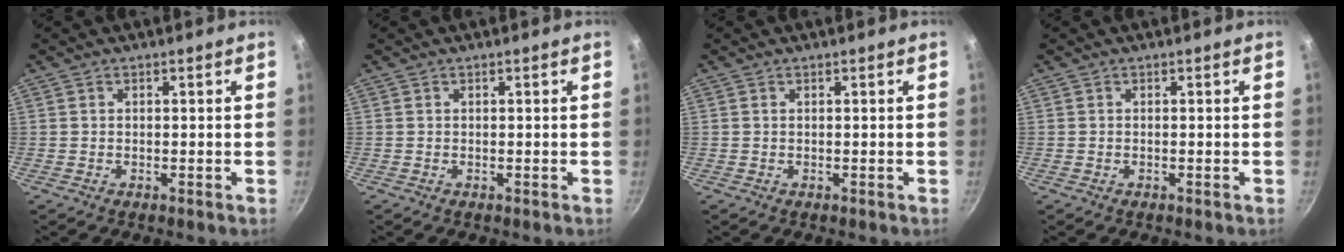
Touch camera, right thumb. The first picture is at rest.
{"total": 0.0}
{"total": 0.0}
{"total": 0.0}